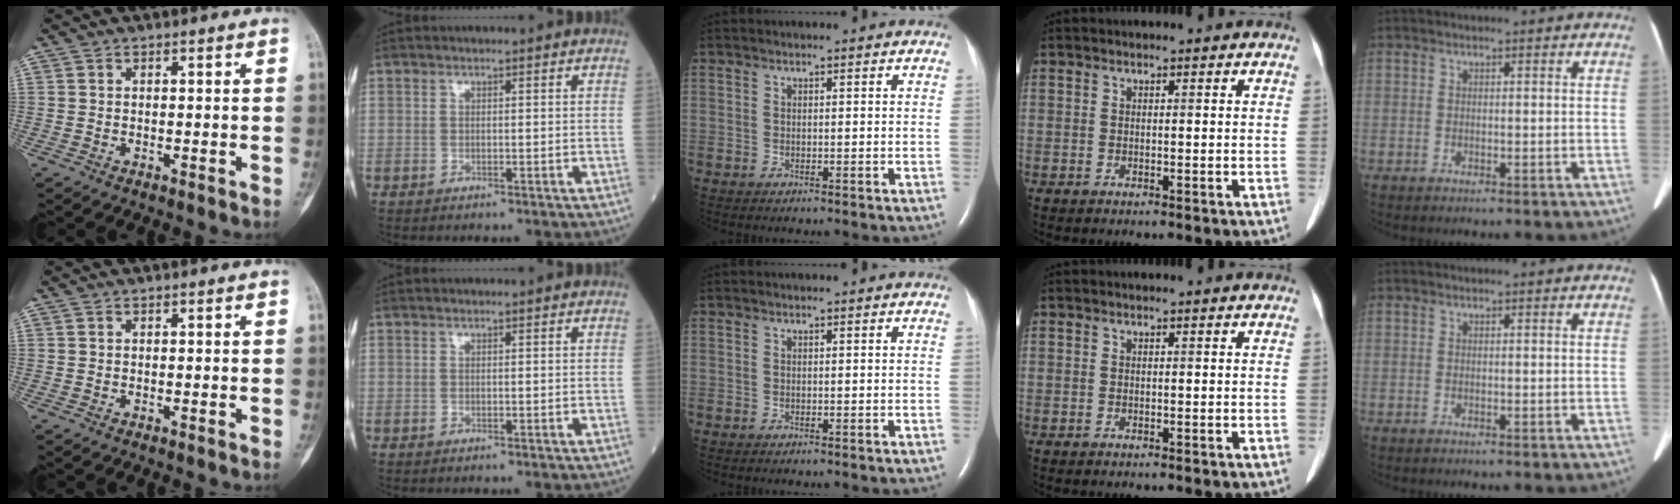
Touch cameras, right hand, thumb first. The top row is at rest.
{}